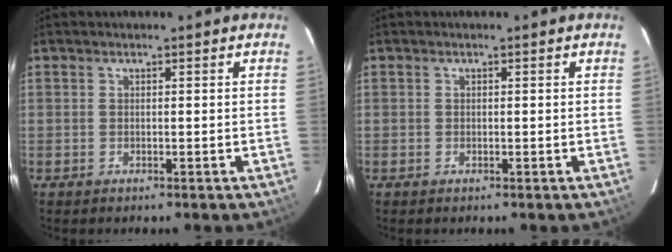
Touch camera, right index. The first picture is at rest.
{"total": 0.0}